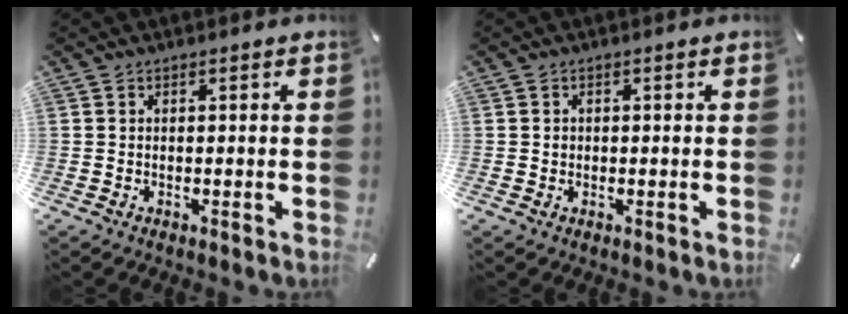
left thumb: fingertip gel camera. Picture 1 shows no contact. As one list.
[{"total": 0.8, "force": [0.0, 0.8, 0.2], "torque": [-0.003, 0.005, -0.003]}]